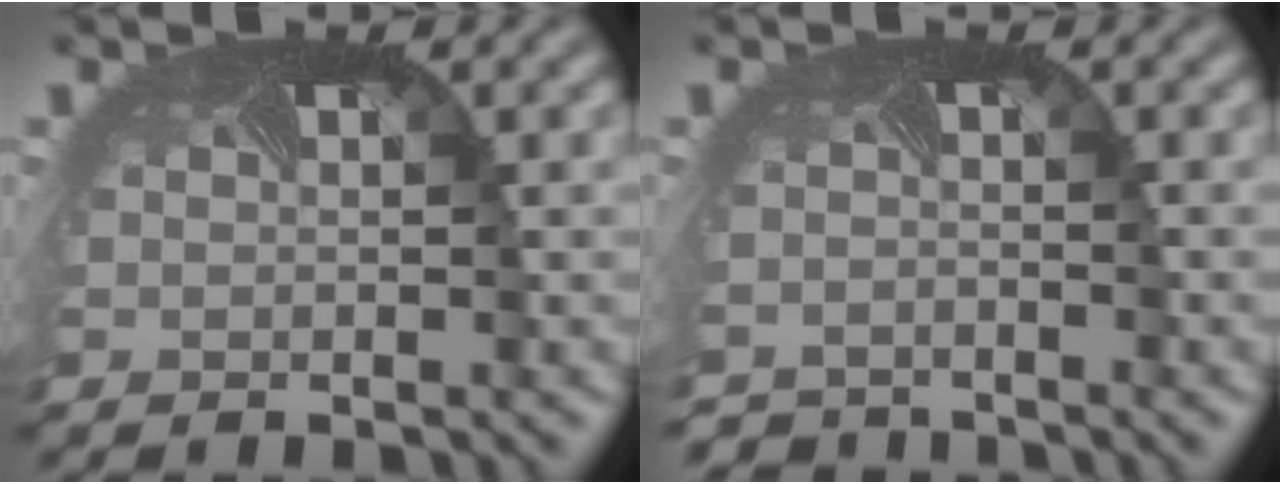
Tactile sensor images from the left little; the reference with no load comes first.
{"total": 2.8, "force": [-2.7, 0.0, -0.7], "torque": [0.005, -0.019, -0.051]}